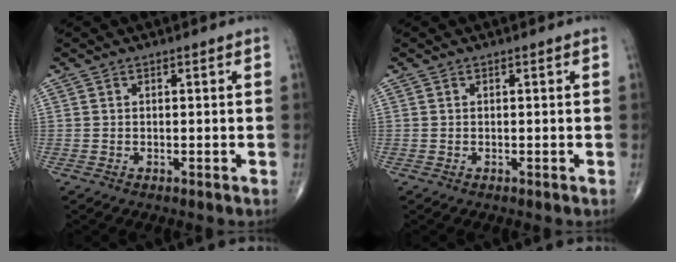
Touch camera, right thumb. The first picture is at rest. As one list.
[{"total": 0.0}]